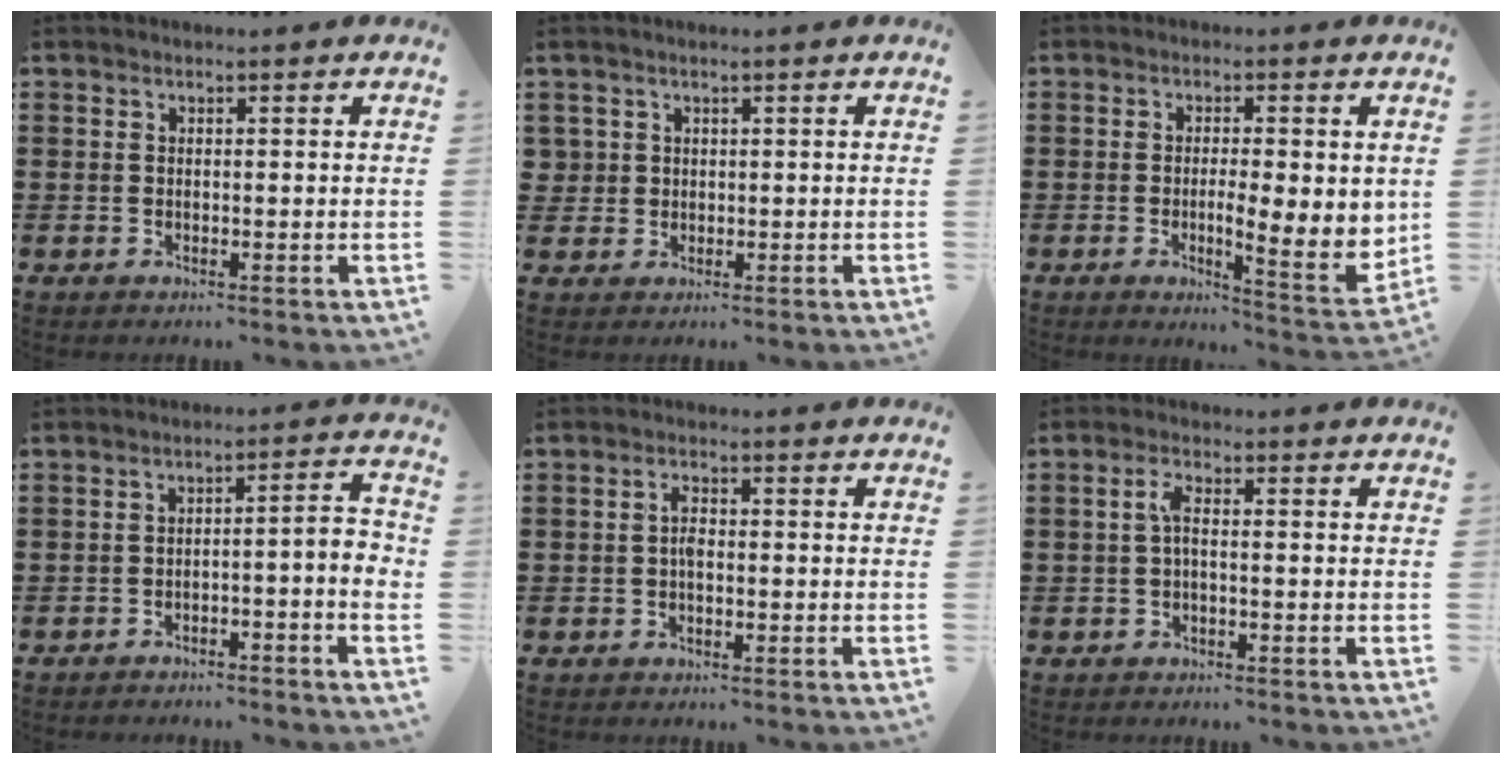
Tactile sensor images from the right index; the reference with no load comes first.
{"total": 1.8, "force": [0.5, 1.7, 0.2], "torque": [-0.012, 0.008, 0.008]}
{"total": 7.5, "force": [-0.2, 2.2, 7.2], "torque": [-0.102, -0.012, -0.002]}
{"total": 3.6, "force": [-2.9, -0.1, 2.2], "torque": [-0.038, -0.003, -0.058]}
{"total": 2.2, "force": [-0.3, 0.9, 2.0], "torque": [-0.047, -0.001, -0.009]}
{"total": 2.3, "force": [-0.3, 0.6, 2.3], "torque": [-0.052, 0.000, -0.010]}